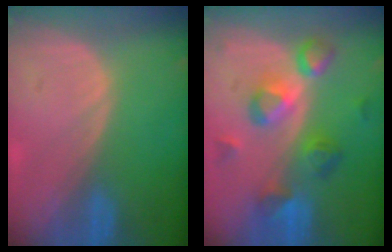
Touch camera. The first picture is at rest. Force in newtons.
{"total": 7.9, "press": 7.8, "slide": 1.2}